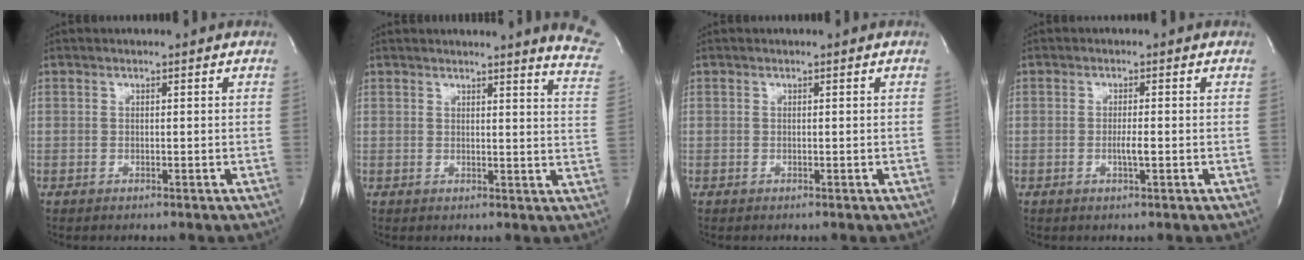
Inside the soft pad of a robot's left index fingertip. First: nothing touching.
{"total": 9.4, "force": [9.0, -0.4, 2.7], "torque": [-0.018, -0.079, 0.068]}
{"total": 0.0}
{"total": 1.8, "force": [-0.5, 0.0, 1.7], "torque": [-0.035, -0.002, -0.009]}